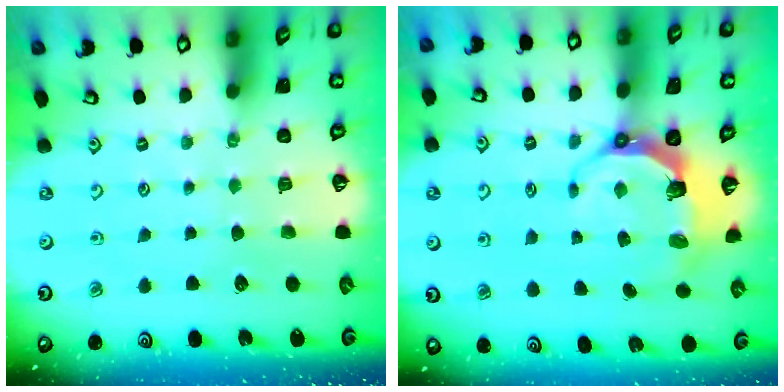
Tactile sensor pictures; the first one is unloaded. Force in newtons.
{"total": 6.7, "press": 5.0, "slide": 4.4}